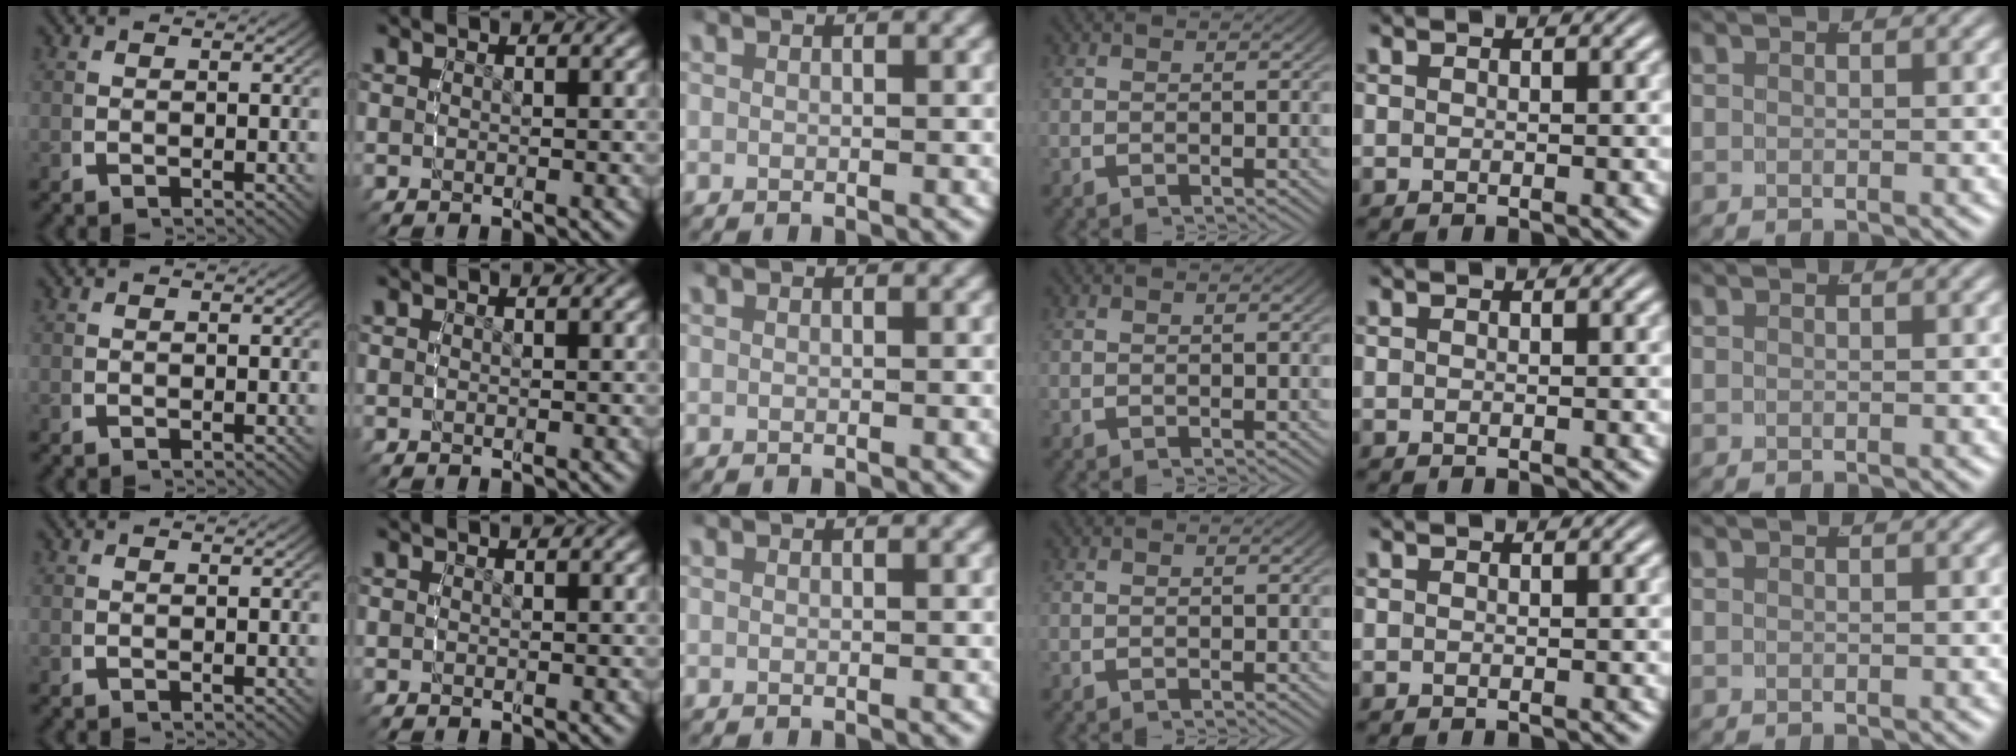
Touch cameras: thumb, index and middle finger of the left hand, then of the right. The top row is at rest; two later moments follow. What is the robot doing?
{"motion": "reach", "object": "router"}